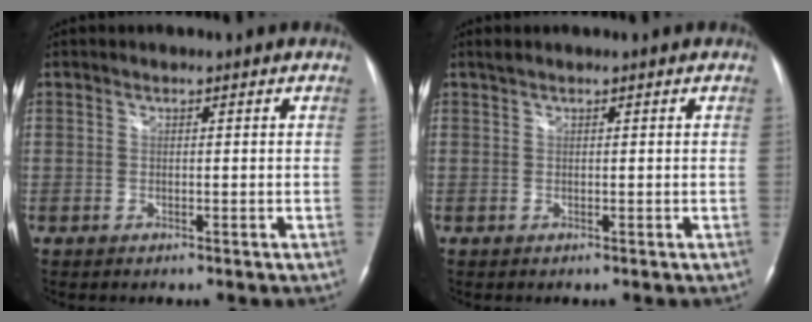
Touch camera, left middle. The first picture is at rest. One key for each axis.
{"total": 0.7, "fx": 0.6, "fy": -0.1, "fz": 0.3, "tx": -0.015, "ty": 0.013, "tz": 0.017}